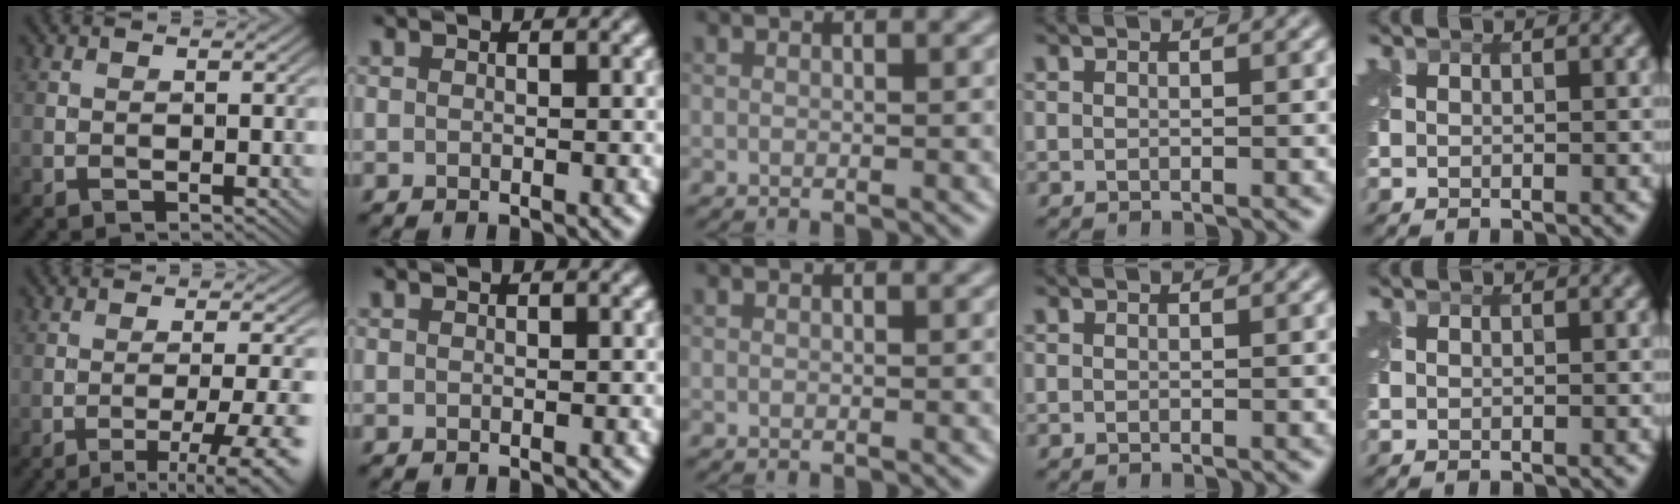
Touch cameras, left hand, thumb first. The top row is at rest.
{"thumb": {"total": 9.2, "force": [-5.4, 2.0, 7.2], "torque": [-0.113, -0.001, -0.065]}}